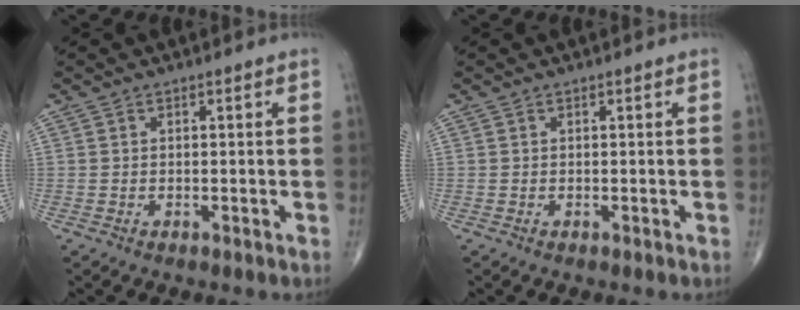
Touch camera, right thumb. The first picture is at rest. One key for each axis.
{"total": 0.0}